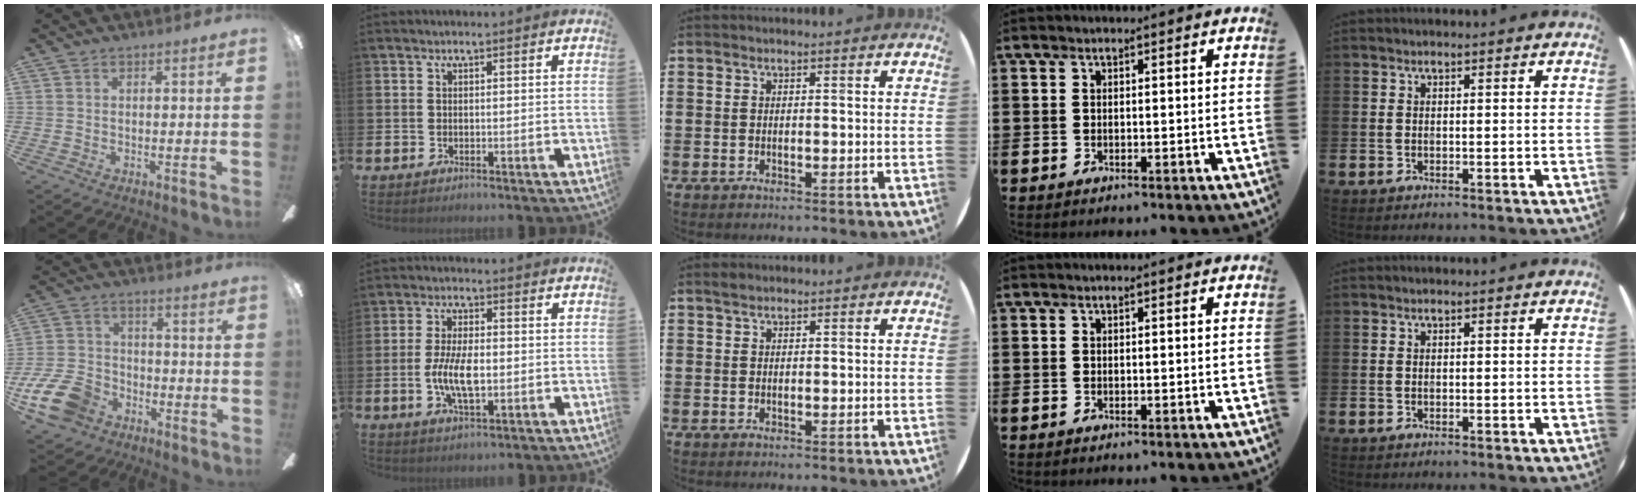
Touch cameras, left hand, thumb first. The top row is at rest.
{"thumb": {"total": 13.2, "force": [-7.1, 8.8, 6.9], "torque": [-0.155, 0.046, -0.128]}, "index": {"total": 6.1, "force": [-0.7, 2.5, 5.5], "torque": [-0.107, -0.002, -0.016]}, "middle": {"total": 0.7, "force": [0.6, 0.2, 0.0], "torque": [-0.001, 0.003, 0.012]}}